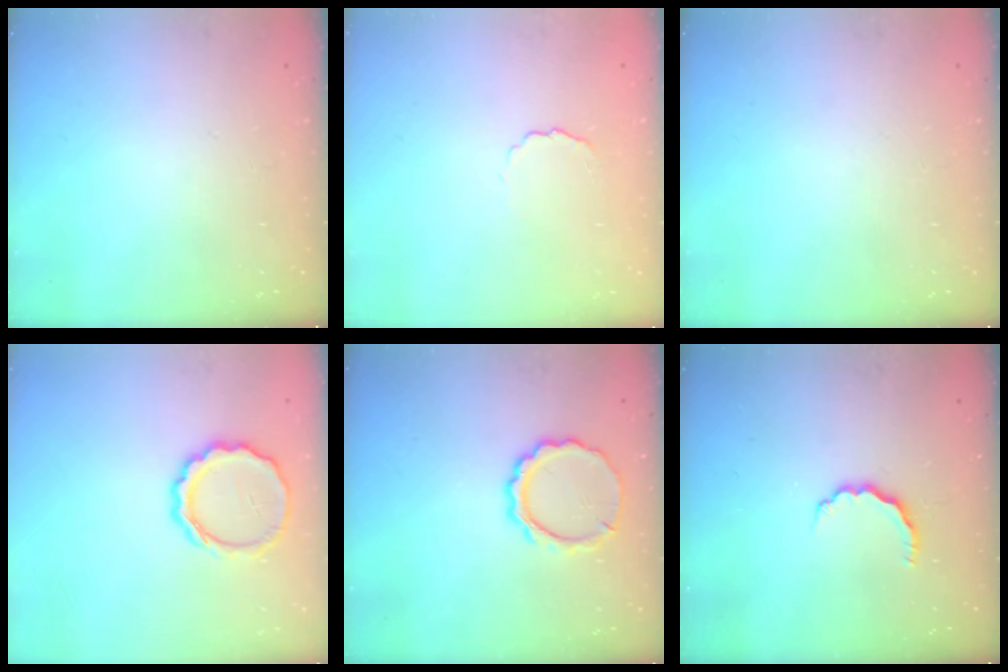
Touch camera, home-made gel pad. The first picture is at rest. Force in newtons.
{"total": 2.4, "press": 2.4, "slide": 0.5}
{"total": 0.0}
{"total": 10.1, "press": 9.9, "slide": 2.2}
{"total": 9.1, "press": 9.1, "slide": 0.8}
{"total": 4.9, "press": 4.8, "slide": 1.0}